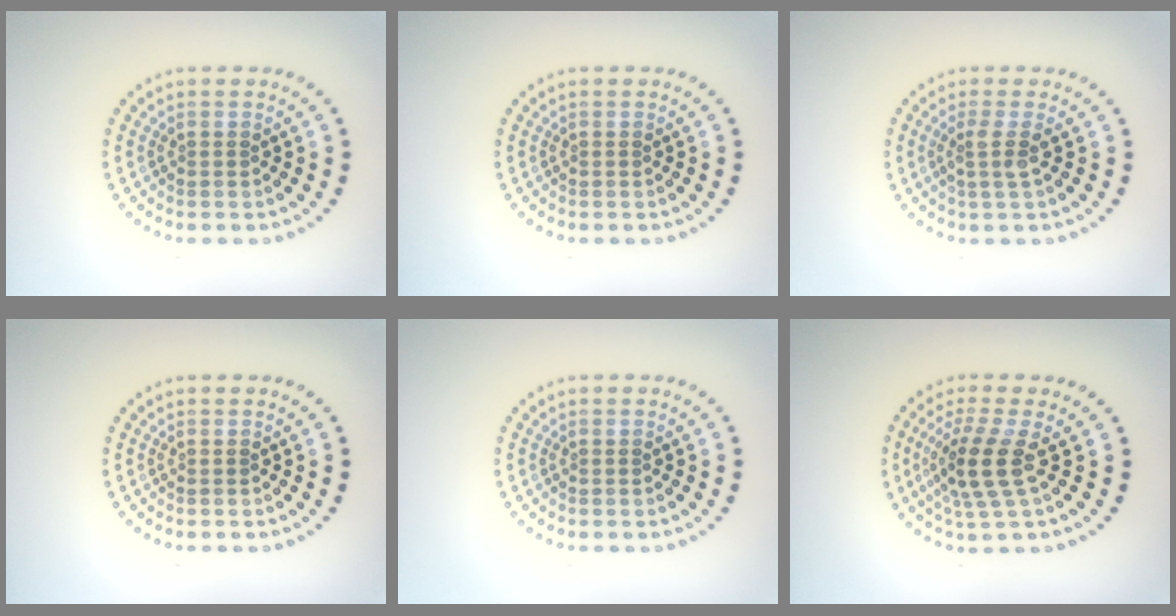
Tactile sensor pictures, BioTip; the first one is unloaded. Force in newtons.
{"total": 0.0}
{"total": 1.7, "press": 1.2, "slide": 1.2}
{"total": 0.0}
{"total": 0.0}
{"total": 3.9, "press": 3.0, "slide": 2.4}